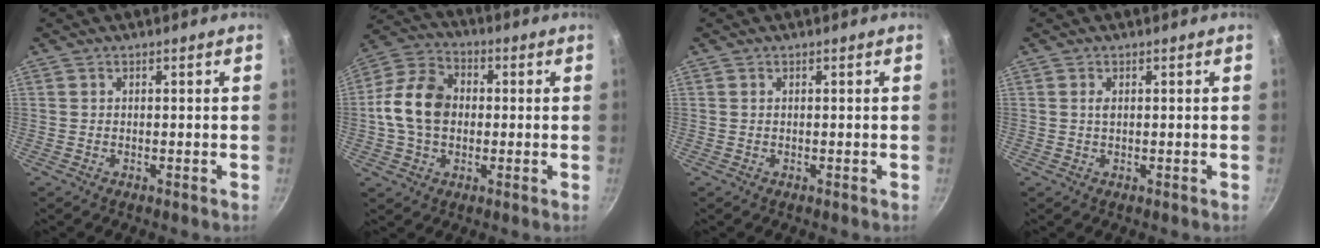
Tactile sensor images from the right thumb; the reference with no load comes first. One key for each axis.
{"total": 12.7, "fx": 0.0, "fy": 9.5, "fz": 8.4, "tx": -0.130, "ty": 0.024, "tz": -0.016}
{"total": 0.0}
{"total": 1.0, "fx": 0.2, "fy": 0.5, "fz": 0.8, "tx": -0.015, "ty": 0.000, "tz": 0.003}